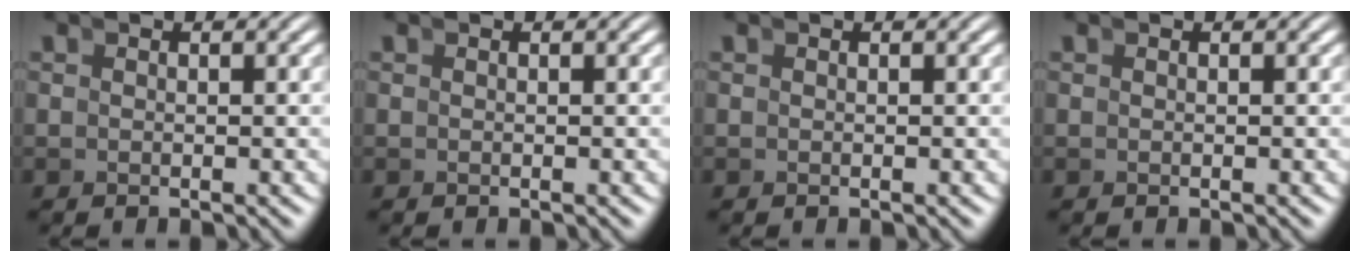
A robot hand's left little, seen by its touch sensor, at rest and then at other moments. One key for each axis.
{"total": 0.0}
{"total": 0.0}
{"total": 0.0}